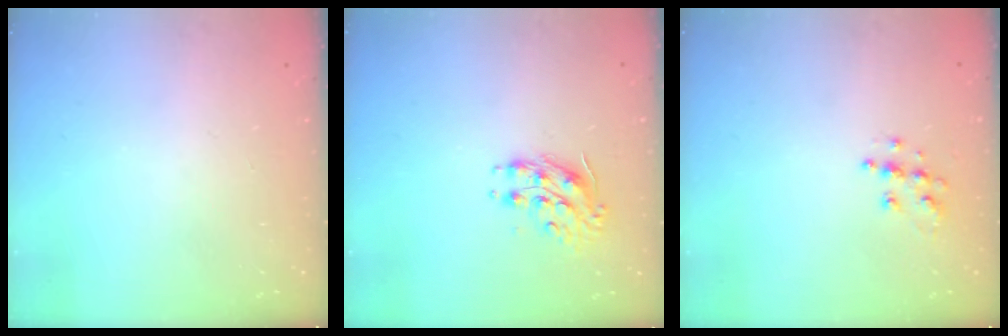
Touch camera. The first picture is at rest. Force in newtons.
{"total": 8.7, "press": 8.7, "slide": 0.5}
{"total": 7.7, "press": 7.7, "slide": 0.3}